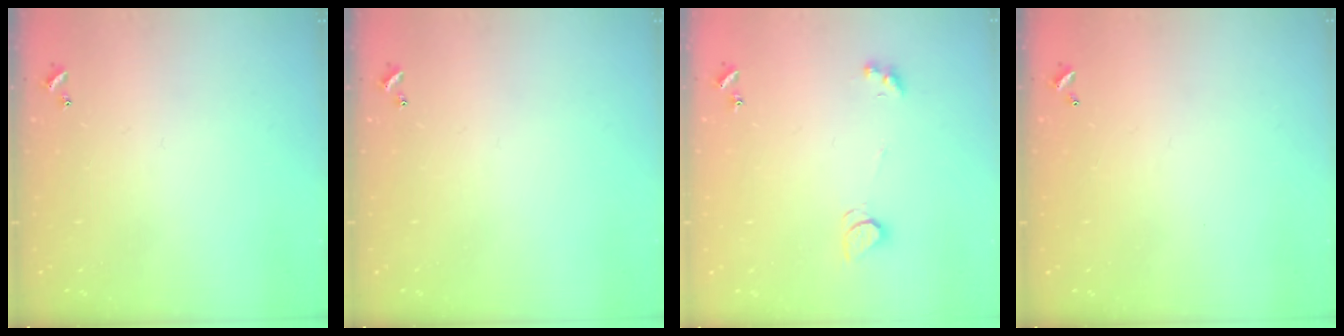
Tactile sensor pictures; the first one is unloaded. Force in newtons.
{"total": 0.0}
{"total": 2.5, "press": 2.4, "slide": 0.5}
{"total": 2.7, "press": 2.7, "slide": 0.1}